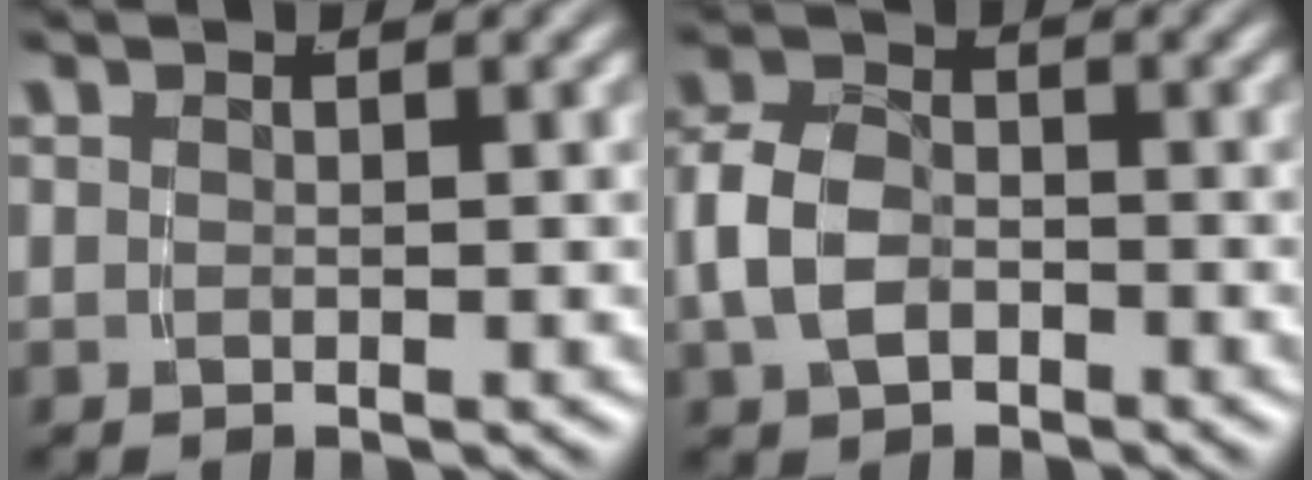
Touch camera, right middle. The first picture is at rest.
{"total": 5.4, "force": [-1.0, 4.3, 3.0], "torque": [-0.066, -0.010, -0.014]}